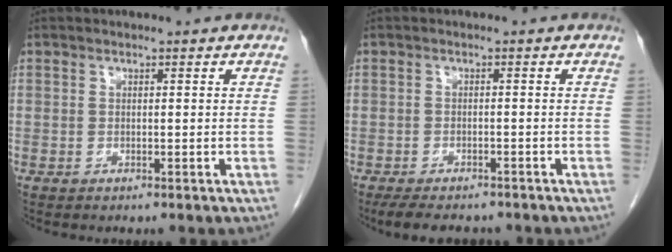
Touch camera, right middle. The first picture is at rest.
{"total": 7.5, "force": [-6.3, 2.6, 3.2], "torque": [-0.047, -0.006, -0.088]}